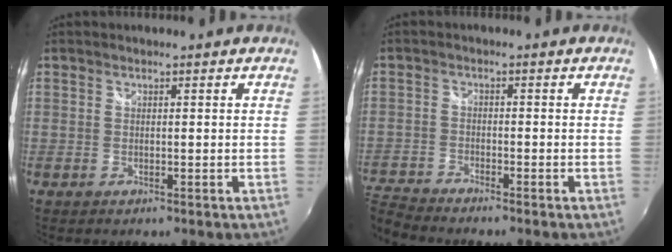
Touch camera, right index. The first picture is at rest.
{"total": 6.2, "force": [-6.2, 0.2, 1.0], "torque": [-0.046, -0.018, -0.128]}